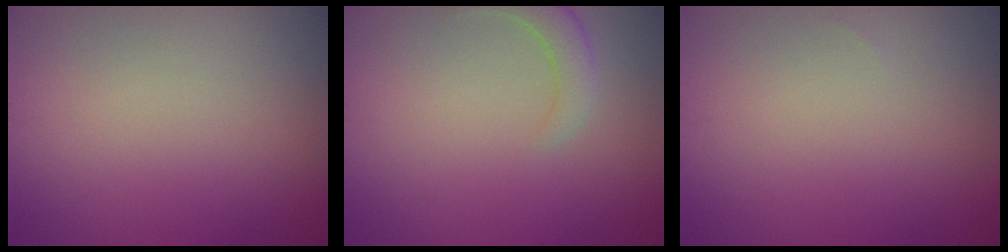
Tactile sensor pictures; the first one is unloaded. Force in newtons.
{"total": 2.3, "press": 2.3, "slide": 0.3}
{"total": 0.0}